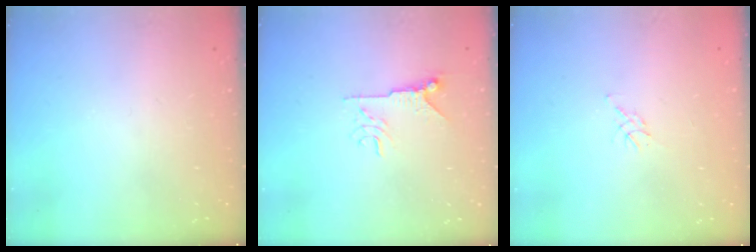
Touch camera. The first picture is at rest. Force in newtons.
{"total": 7.3, "press": 7.3, "slide": 0.6}
{"total": 4.8, "press": 4.8, "slide": 0.7}